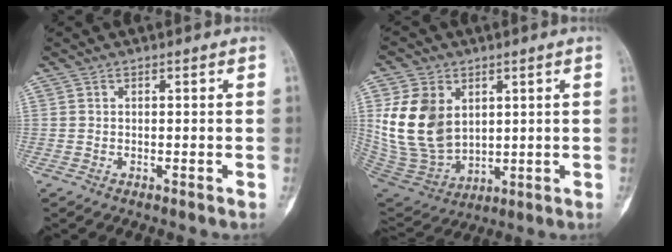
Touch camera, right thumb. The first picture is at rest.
{"total": 15.7, "force": [3.8, 11.4, 10.2], "torque": [-0.175, -0.022, 0.095]}